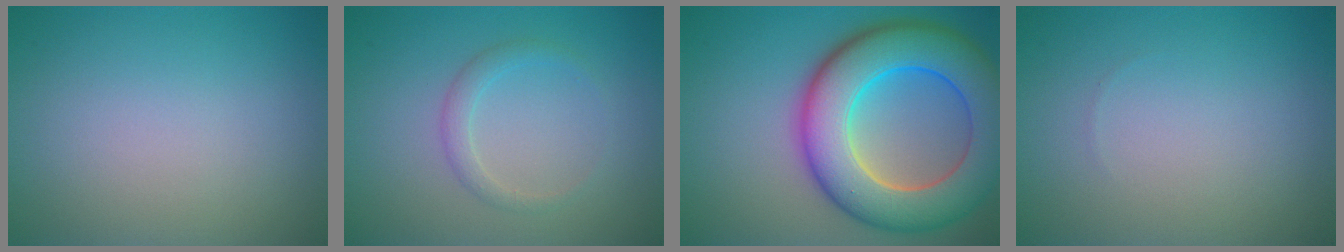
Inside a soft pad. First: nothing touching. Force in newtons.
{"total": 1.5, "press": 1.5, "slide": 0.2}
{"total": 11.7, "press": 11.7, "slide": 0.5}
{"total": 0.0}